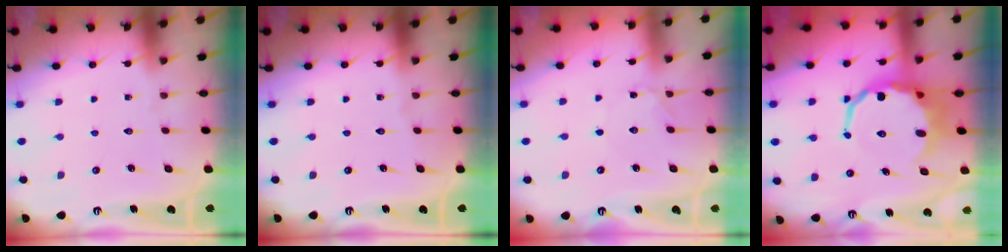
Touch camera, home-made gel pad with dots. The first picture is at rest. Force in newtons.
{"total": 0.0}
{"total": 1.0, "press": 1.0, "slide": 0.1}
{"total": 9.3, "press": 9.0, "slide": 2.3}